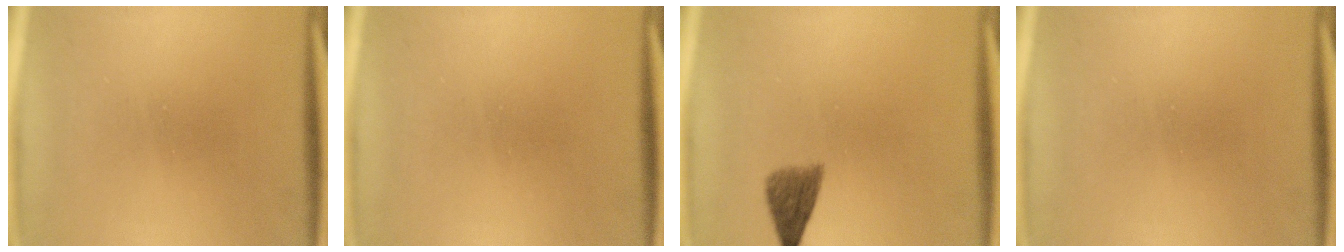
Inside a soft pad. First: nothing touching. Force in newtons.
{"total": 1.6}
{"total": 4.3}
{"total": 0.0}